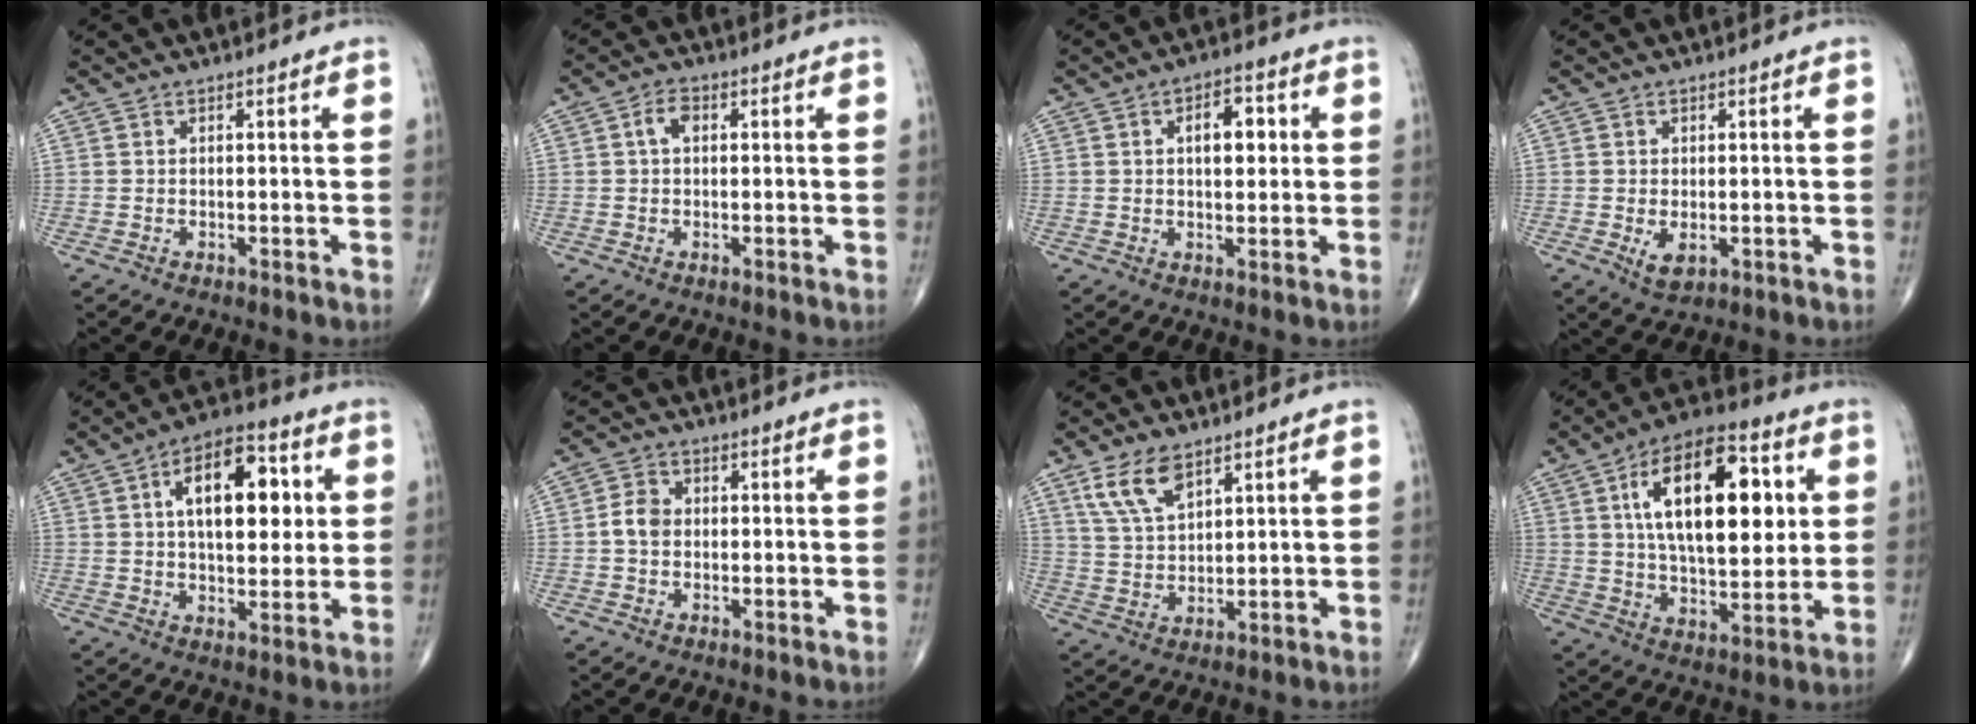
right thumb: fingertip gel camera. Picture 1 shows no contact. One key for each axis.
{"total": 3.0, "fx": 0.6, "fy": 1.8, "fz": 2.3, "tx": -0.042, "ty": 0.011, "tz": 0.009}
{"total": 6.8, "fx": 1.5, "fy": 3.6, "fz": 5.5, "tx": -0.062, "ty": 0.003, "tz": 0.020}
{"total": 3.3, "fx": -0.7, "fy": 1.9, "fz": 2.7, "tx": -0.042, "ty": -0.008, "tz": -0.004}
{"total": 15.2, "fx": 3.5, "fy": 7.9, "fz": 12.5, "tx": -0.159, "ty": 0.006, "tz": 0.052}
{"total": 3.8, "fx": -0.2, "fy": 3.0, "fz": 2.3, "tx": -0.040, "ty": 0.009, "tz": -0.009}
{"total": 8.1, "fx": 5.0, "fy": 3.7, "fz": 5.1, "tx": -0.091, "ty": -0.020, "tz": 0.106}
{"total": 23.2, "fx": 5.8, "fy": 11.2, "fz": 19.4, "tx": -0.285, "ty": -0.010, "tz": 0.089}